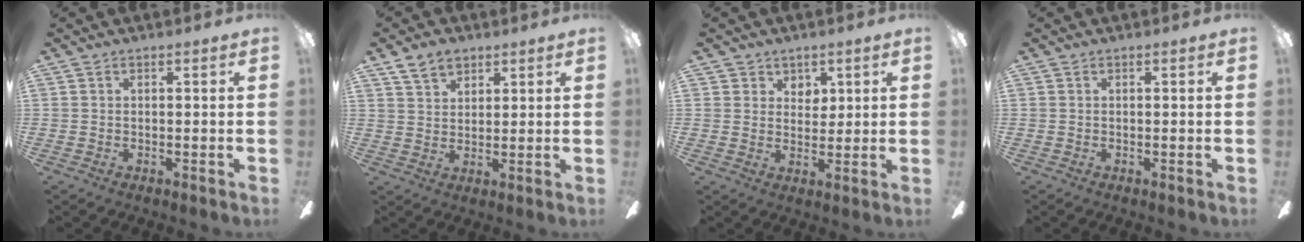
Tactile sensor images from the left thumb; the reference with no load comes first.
{"total": 6.4, "force": [4.6, 3.8, 2.4], "torque": [-0.047, -0.009, 0.085]}
{"total": 4.5, "force": [3.1, 3.1, 0.4], "torque": [-0.007, -0.011, 0.054]}
{"total": 0.0}